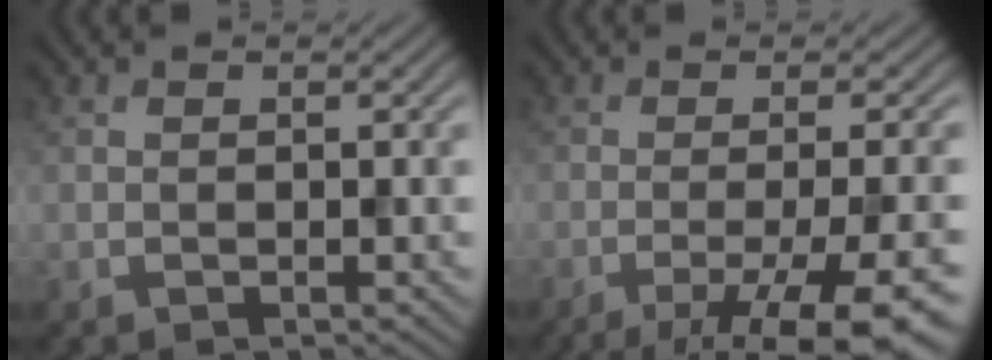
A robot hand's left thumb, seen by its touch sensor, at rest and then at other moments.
{"total": 11.9, "force": [-6.3, 2.5, 9.8], "torque": [-0.142, -0.001, -0.084]}